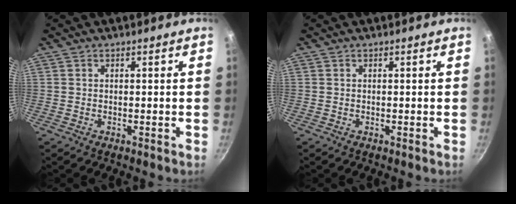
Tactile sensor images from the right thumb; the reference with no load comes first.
{"total": 0.0}